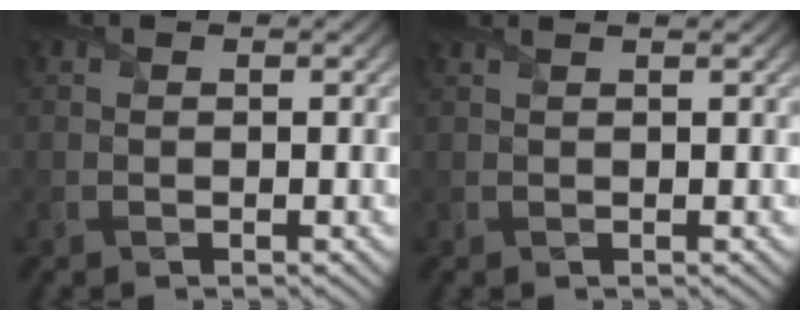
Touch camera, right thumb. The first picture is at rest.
{"total": 1.5, "force": [1.1, 0.4, 0.8], "torque": [-0.016, -0.002, 0.005]}